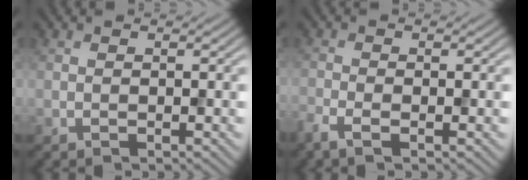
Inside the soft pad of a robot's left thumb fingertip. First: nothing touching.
{"total": 2.5, "force": [-1.6, 0.6, 1.8], "torque": [-0.046, -0.006, -0.041]}